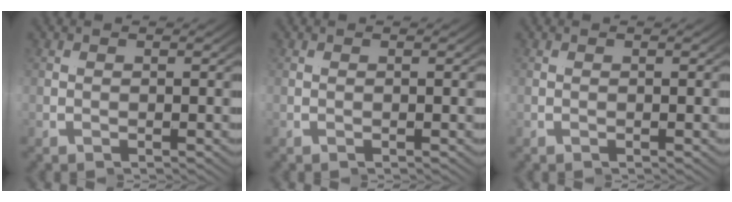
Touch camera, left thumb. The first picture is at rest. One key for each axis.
{"total": 0.0}
{"total": 0.0}